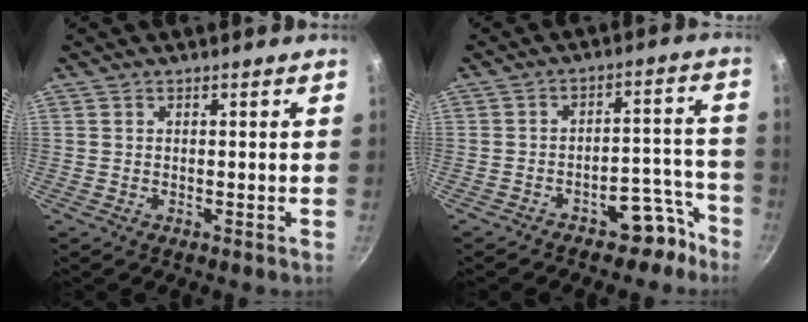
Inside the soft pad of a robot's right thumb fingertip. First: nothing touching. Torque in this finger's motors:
{"motor_torque": [1.04, 0.35, 0.30, -0.54, -0.03]}